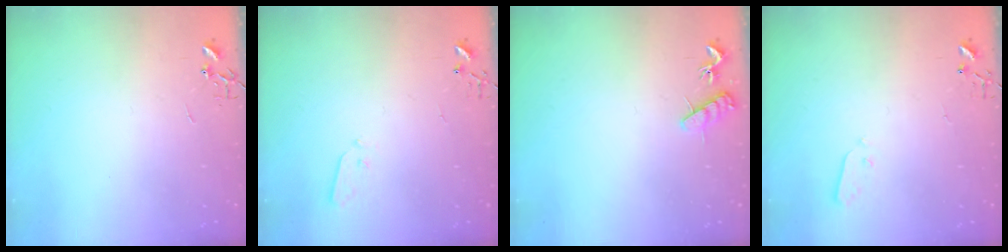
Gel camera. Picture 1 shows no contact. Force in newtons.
{"total": 3.5, "press": 3.4, "slide": 0.6}
{"total": 8.1, "press": 8.1, "slide": 0.6}
{"total": 3.0, "press": 3.0, "slide": 0.3}